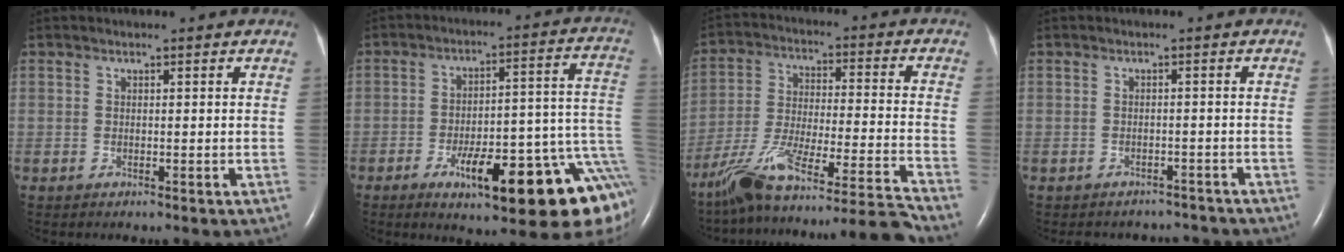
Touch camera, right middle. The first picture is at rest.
{"total": 19.6, "force": [-9.1, 3.8, 17.0], "torque": [-0.127, 0.019, -0.122]}
{"total": 20.8, "force": [-17.7, -1.4, 10.7], "torque": [-0.169, -0.015, -0.295]}
{"total": 5.3, "force": [-5.0, 1.7, -0.2], "torque": [0.003, 0.009, -0.056]}